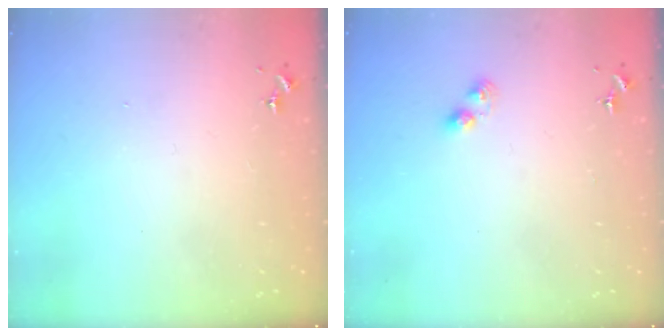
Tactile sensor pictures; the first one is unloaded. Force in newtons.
{"total": 3.3, "press": 3.3, "slide": 0.2}